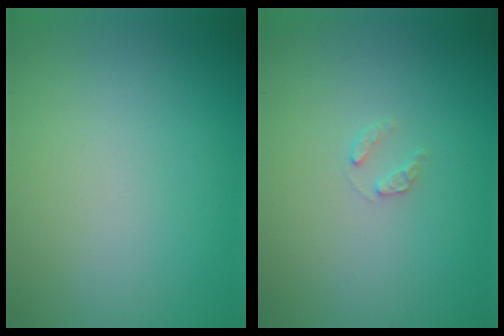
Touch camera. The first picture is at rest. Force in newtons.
{"total": 0.9, "press": 0.9, "slide": 0.2}